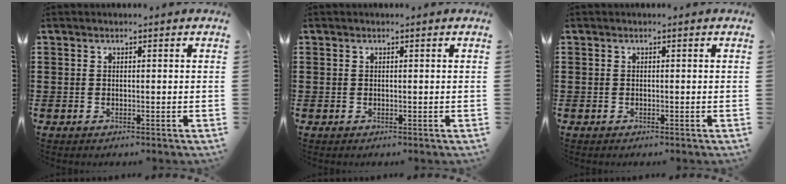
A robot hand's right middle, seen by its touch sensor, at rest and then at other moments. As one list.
[{"total": 0.0}, {"total": 0.0}]